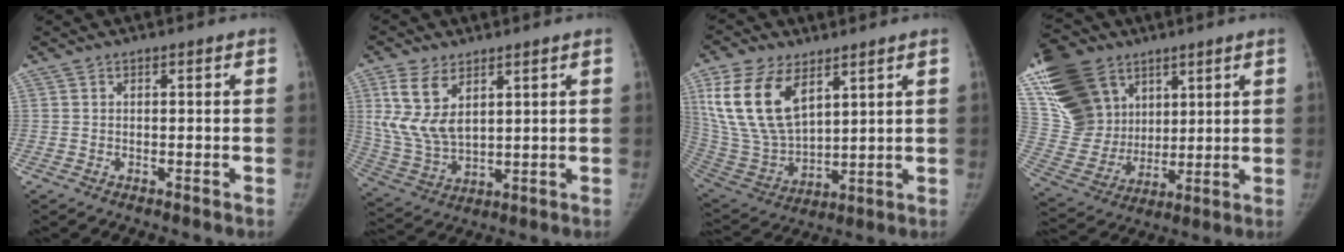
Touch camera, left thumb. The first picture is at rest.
{"total": 11.3, "force": [4.8, 6.2, 8.2], "torque": [-0.164, -0.017, 0.110]}
{"total": 17.8, "force": [8.3, 9.8, 12.4], "torque": [-0.228, -0.030, 0.174]}
{"total": 23.6, "force": [11.6, 17.1, 11.3], "torque": [-0.232, -0.006, 0.236]}